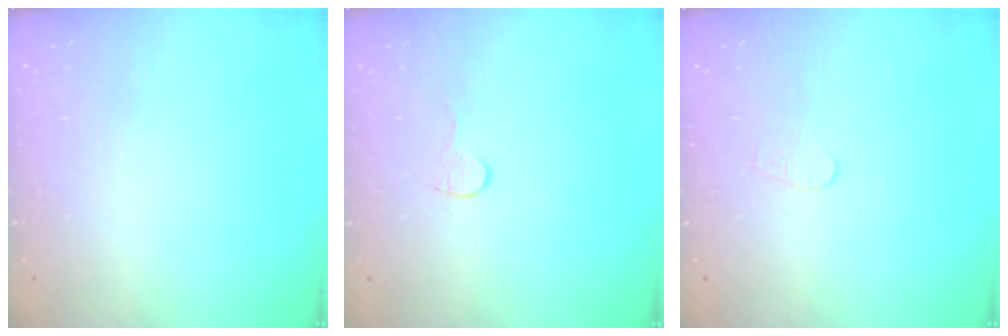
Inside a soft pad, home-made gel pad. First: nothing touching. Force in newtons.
{"total": 4.7, "press": 4.7, "slide": 0.4}
{"total": 3.5, "press": 3.5, "slide": 0.3}